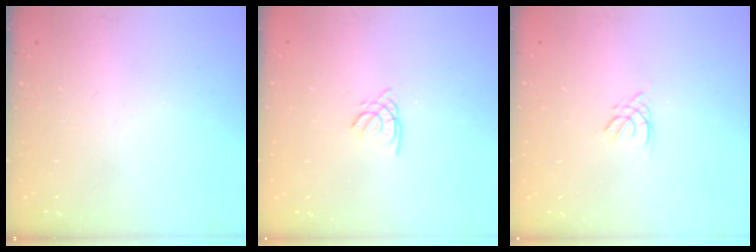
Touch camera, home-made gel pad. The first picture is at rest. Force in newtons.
{"total": 1.6, "press": 1.5, "slide": 0.4}
{"total": 1.3, "press": 1.3, "slide": 0.3}